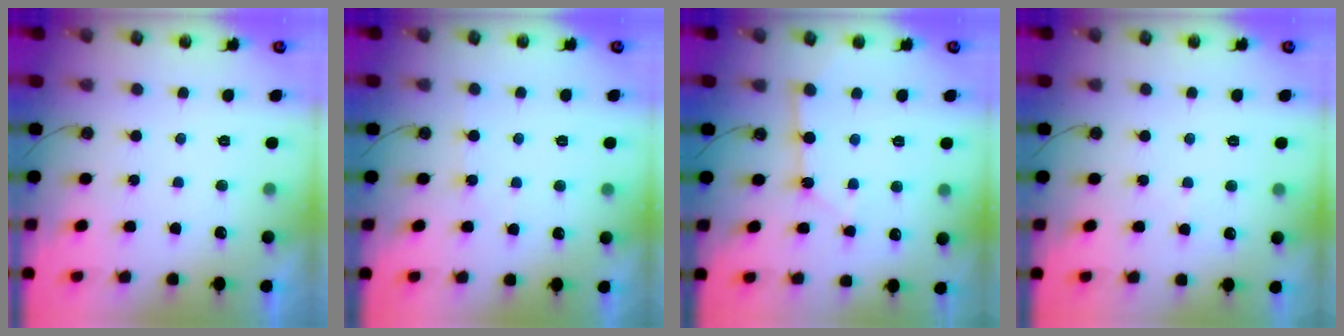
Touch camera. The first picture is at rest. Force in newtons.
{"total": 3.2, "press": 3.1, "slide": 0.4}
{"total": 3.2, "press": 3.2, "slide": 0.2}
{"total": 2.8, "press": 2.8, "slide": 0.5}